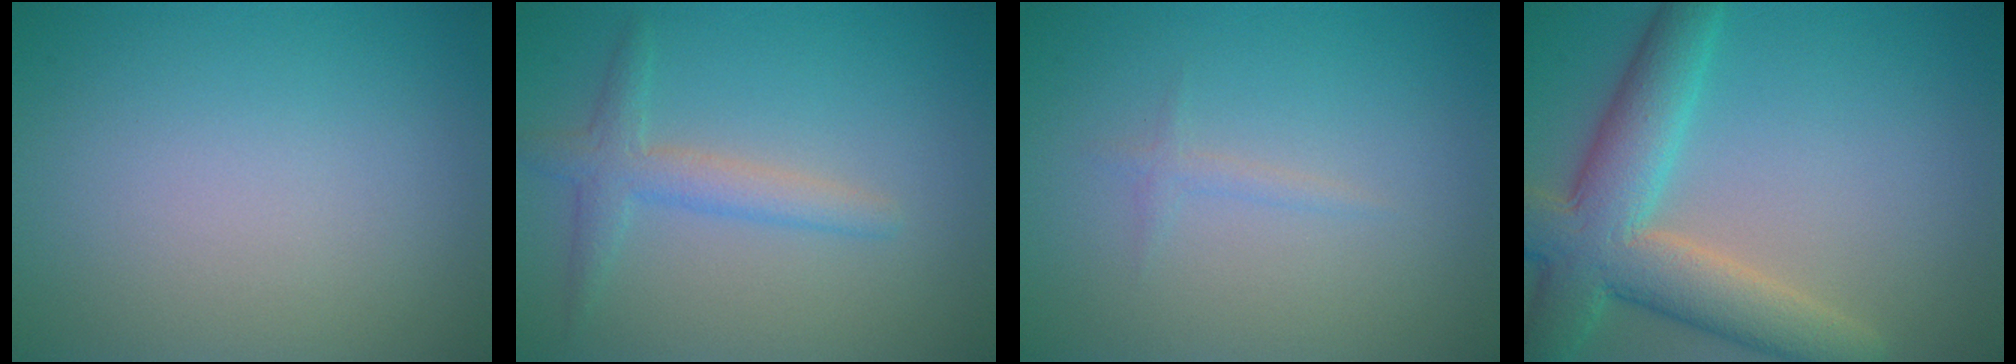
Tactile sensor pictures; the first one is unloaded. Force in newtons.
{"total": 2.3, "press": 2.3, "slide": 0.0}
{"total": 0.8, "press": 0.8, "slide": 0.0}
{"total": 8.0, "press": 8.0, "slide": 0.3}